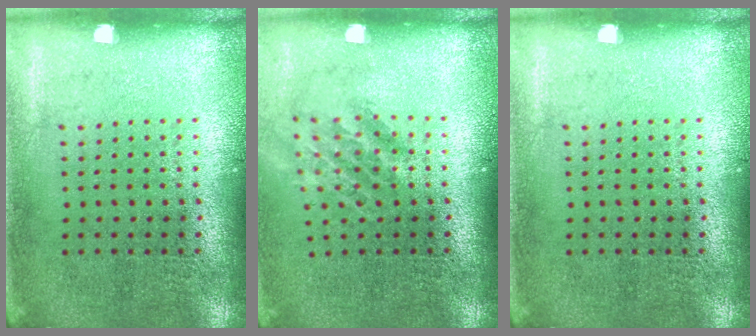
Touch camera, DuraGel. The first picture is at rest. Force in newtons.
{"total": 1.5, "press": 1.1, "slide": 1.1}
{"total": 0.0}